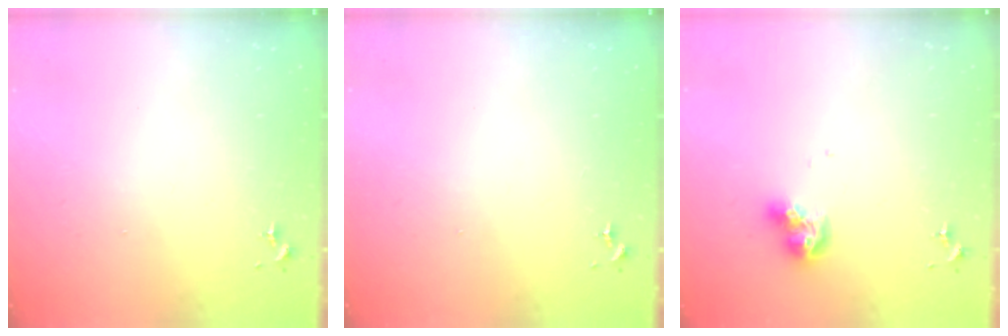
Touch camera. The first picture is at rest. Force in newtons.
{"total": 0.0}
{"total": 10.3, "press": 10.3, "slide": 1.2}